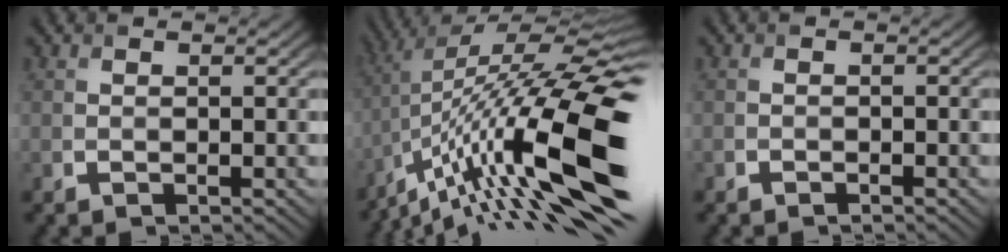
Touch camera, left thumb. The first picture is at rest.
{"total": 19.8, "force": [-6.1, 4.5, 18.3], "torque": [-0.315, 0.018, -0.118]}
{"total": 0.7, "force": [-0.7, 0.1, -0.1], "torque": [0.004, -0.001, -0.011]}